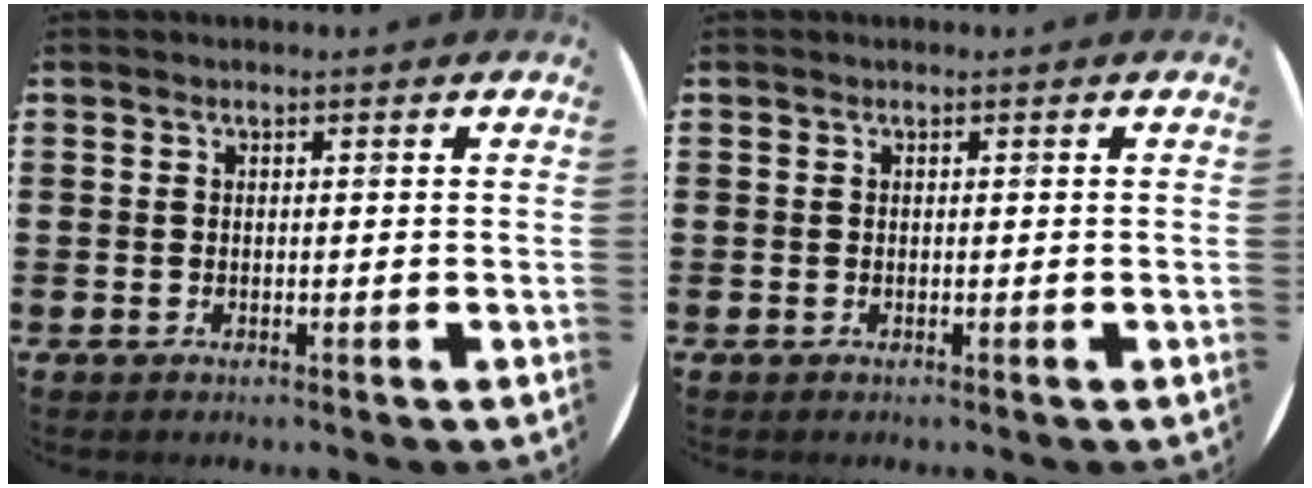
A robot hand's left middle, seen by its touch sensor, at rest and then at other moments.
{"total": 0.0}